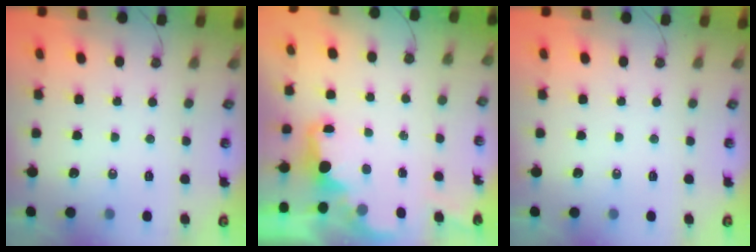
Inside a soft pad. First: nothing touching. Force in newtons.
{"total": 2.2, "press": 2.0, "slide": 0.8}
{"total": 0.0}